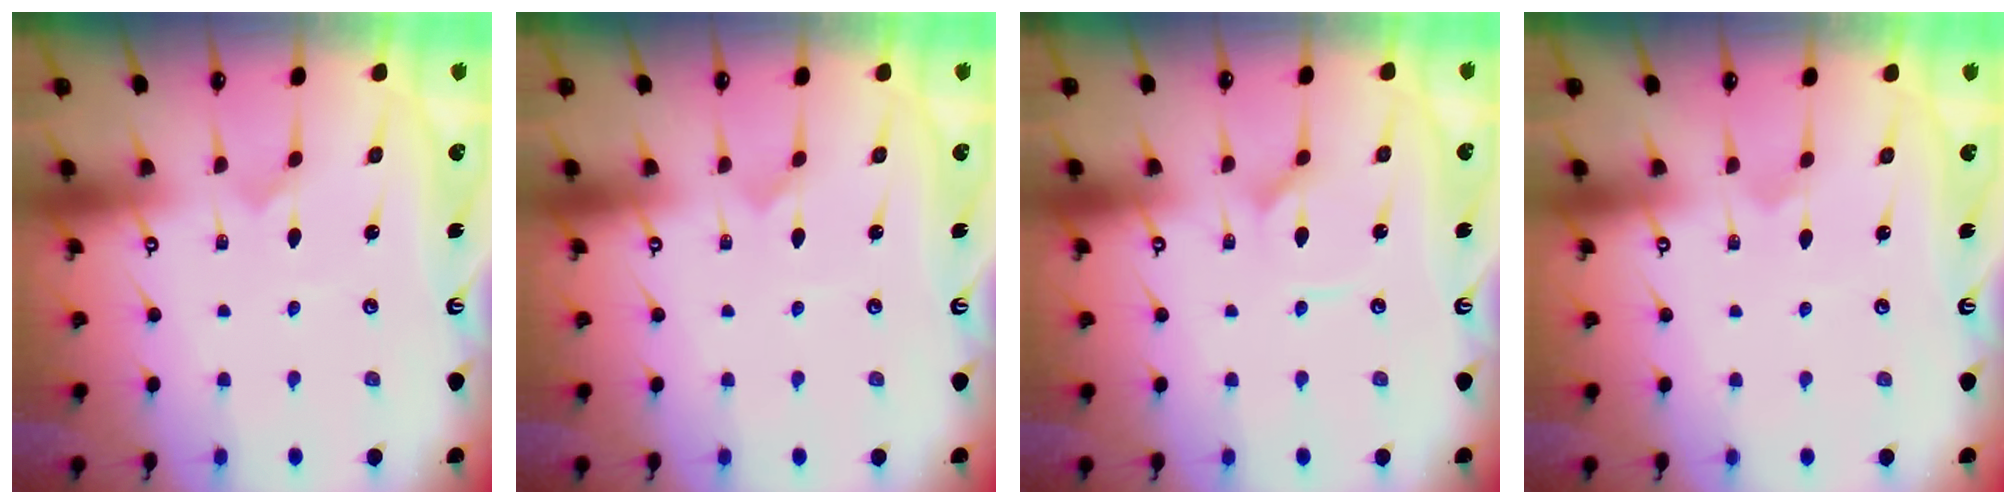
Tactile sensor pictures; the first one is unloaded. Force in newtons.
{"total": 0.0}
{"total": 1.4, "press": 1.4, "slide": 0.1}
{"total": 0.0}